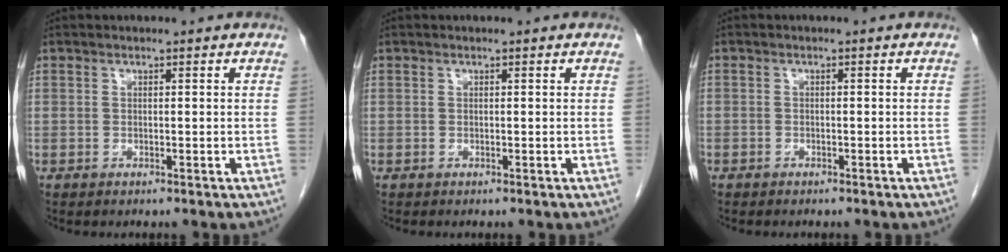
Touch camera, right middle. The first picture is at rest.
{"total": 0.0}
{"total": 1.0, "force": [-0.8, 0.6, 0.2], "torque": [-0.004, 0.002, -0.010]}